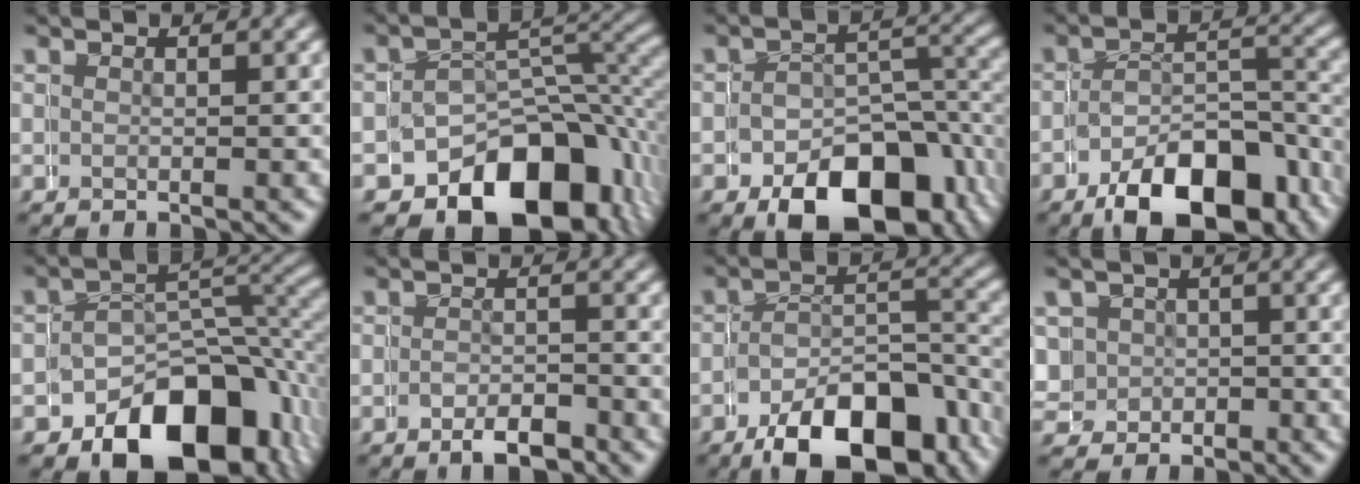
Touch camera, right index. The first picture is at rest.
{"total": 9.0, "force": [-5.8, 5.4, 4.2], "torque": [-0.037, -0.016, -0.085]}
{"total": 8.7, "force": [-4.3, 5.6, 5.0], "torque": [-0.062, -0.016, -0.063]}
{"total": 8.2, "force": [-5.5, 3.8, 4.7], "torque": [-0.058, -0.018, -0.078]}
{"total": 7.8, "force": [-4.9, 4.5, 4.1], "torque": [-0.038, -0.010, -0.075]}
{"total": 3.0, "force": [-2.5, 1.2, 1.2], "torque": [-0.002, 0.002, -0.049]}
{"total": 9.0, "force": [-5.8, 4.2, 5.4], "torque": [-0.068, -0.019, -0.083]}
{"total": 5.3, "force": [0.3, 5.3, -0.3], "torque": [-0.012, -0.023, 0.009]}